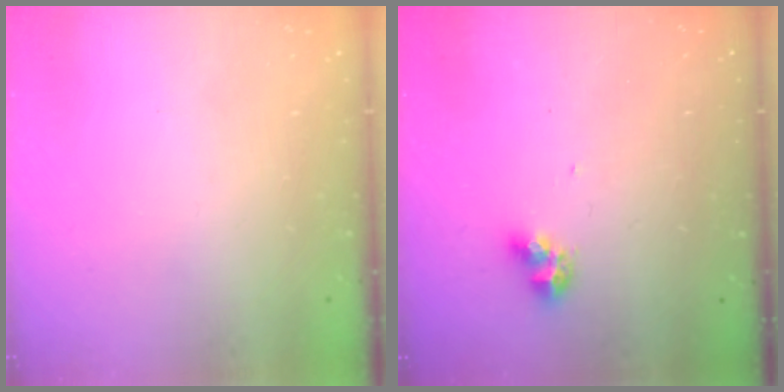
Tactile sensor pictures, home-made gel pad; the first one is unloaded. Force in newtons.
{"total": 6.6, "press": 6.5, "slide": 0.4}